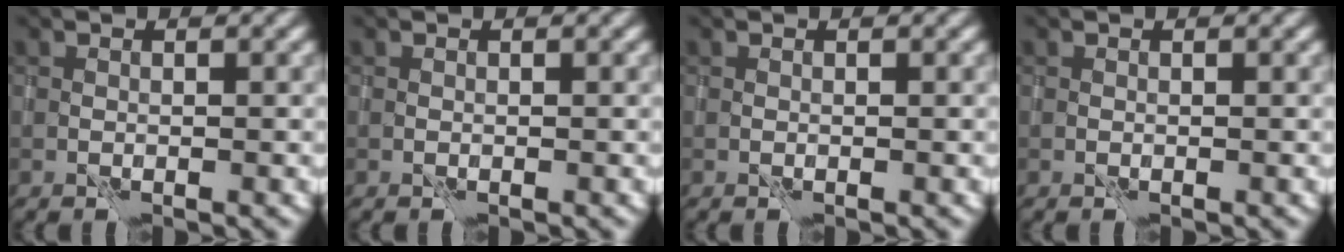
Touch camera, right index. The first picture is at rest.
{"total": 0.0}
{"total": 0.0}
{"total": 0.0}